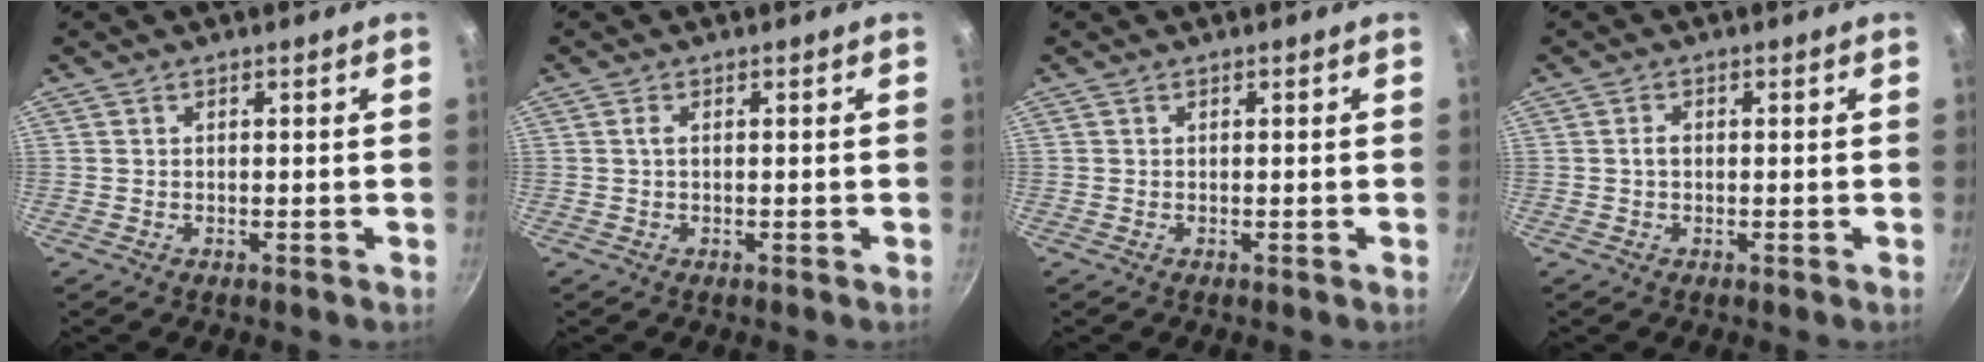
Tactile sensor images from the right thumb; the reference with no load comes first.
{"total": 0.9, "force": [0.0, 0.3, 0.8], "torque": [-0.018, 0.002, 0.001]}
{"total": 0.0}
{"total": 1.4, "force": [-0.1, 0.9, 1.0], "torque": [-0.017, 0.006, -0.002]}